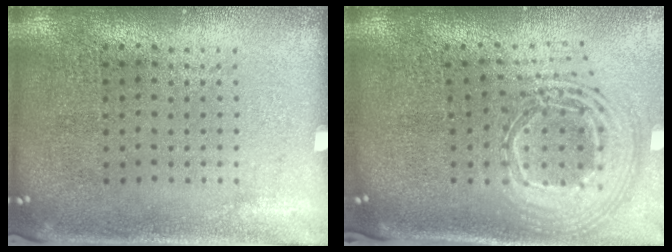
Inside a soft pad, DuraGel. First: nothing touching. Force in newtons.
{"total": 2.6, "press": 1.9, "slide": 1.8}